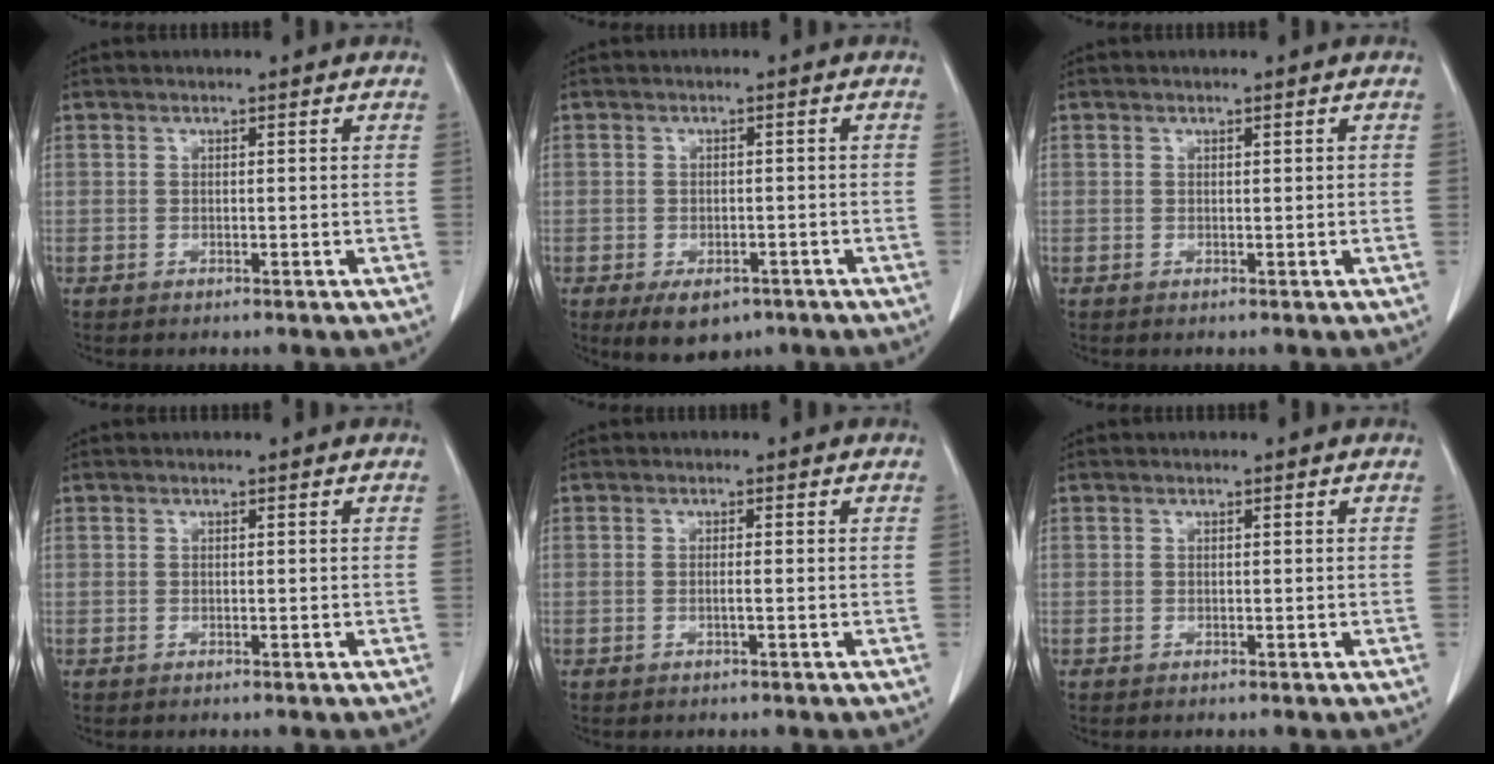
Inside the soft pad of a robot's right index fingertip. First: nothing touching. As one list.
[{"total": 5.8, "force": [-3.7, 3.3, 3.0], "torque": [-0.042, -0.003, -0.047]}, {"total": 0.0}, {"total": 0.0}, {"total": 0.8, "force": [-0.1, -0.1, 0.8], "torque": [-0.011, 0.002, -0.001]}, {"total": 0.0}]